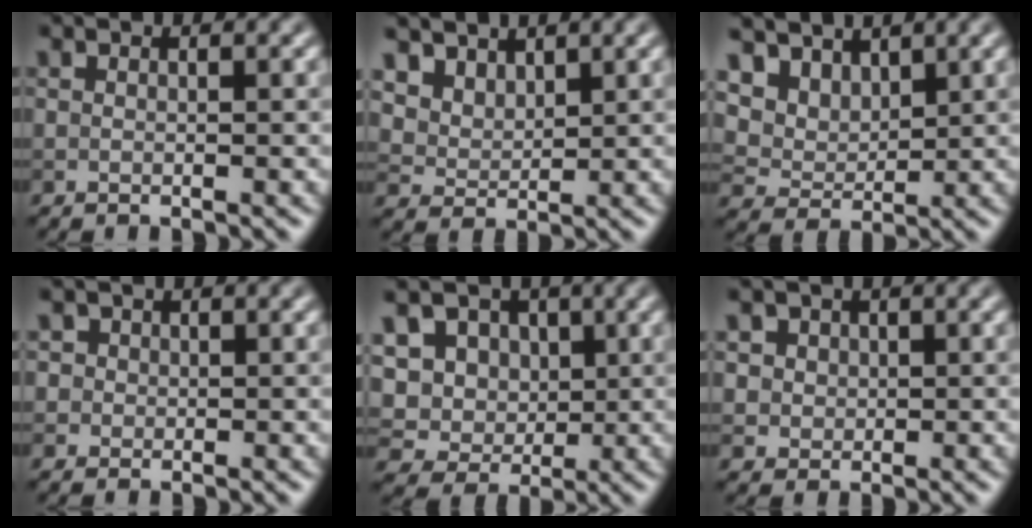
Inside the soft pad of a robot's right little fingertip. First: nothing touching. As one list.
[{"total": 4.7, "force": [3.3, 3.0, 1.7], "torque": [-0.065, -0.009, 0.078]}, {"total": 7.2, "force": [4.4, 4.9, 2.9], "torque": [-0.089, -0.004, 0.091]}, {"total": 2.1, "force": [0.8, 1.9, 0.6], "torque": [0.003, 0.007, 0.010]}, {"total": 11.0, "force": [3.4, 9.1, 5.0], "torque": [-0.117, 0.022, 0.047]}, {"total": 4.0, "force": [1.8, 3.2, 1.6], "torque": [-0.025, 0.011, 0.023]}]